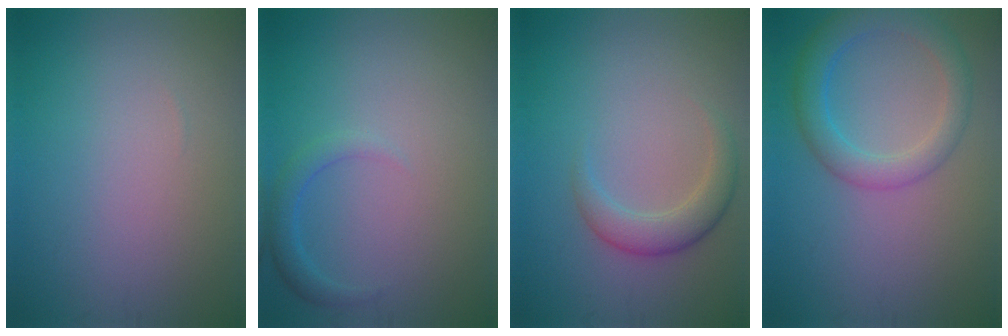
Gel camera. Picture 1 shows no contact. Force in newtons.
{"total": 1.6, "press": 1.6, "slide": 0.1}
{"total": 2.9, "press": 2.9, "slide": 0.2}
{"total": 4.2, "press": 4.2, "slide": 0.2}